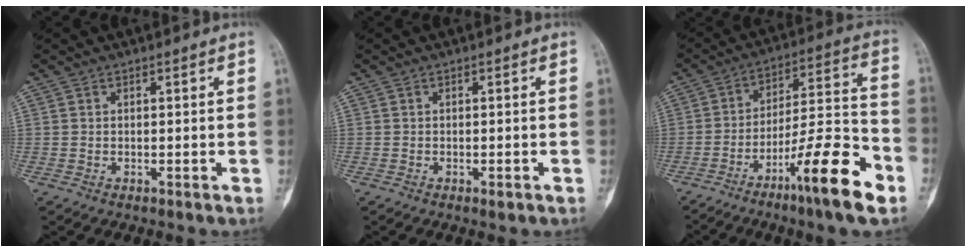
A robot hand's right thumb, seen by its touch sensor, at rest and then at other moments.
{"total": 1.0, "force": [-0.6, 0.3, 0.8], "torque": [-0.013, 0.004, -0.007]}
{"total": 17.6, "force": [-9.5, 2.6, 14.6], "torque": [-0.237, 0.061, -0.151]}